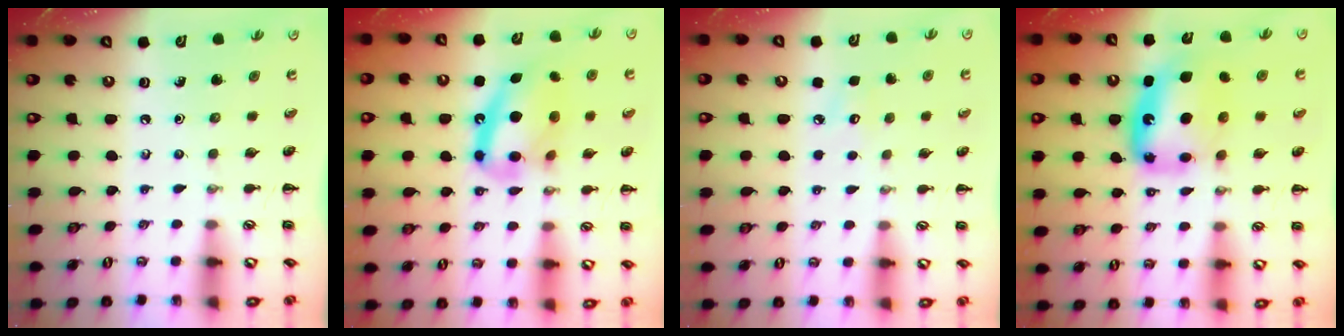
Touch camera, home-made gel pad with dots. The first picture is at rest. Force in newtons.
{"total": 15.3, "press": 14.8, "slide": 3.9}
{"total": 3.9, "press": 3.8, "slide": 1.1}
{"total": 11.5, "press": 11.0, "slide": 3.1}